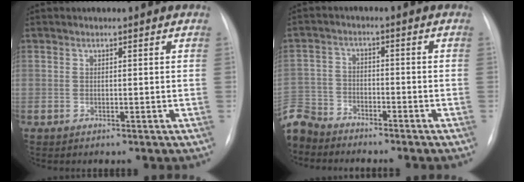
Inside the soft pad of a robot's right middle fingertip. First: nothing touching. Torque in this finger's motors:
{"motor_torque": [0.27, -0.25, 0.30, -0.01]}